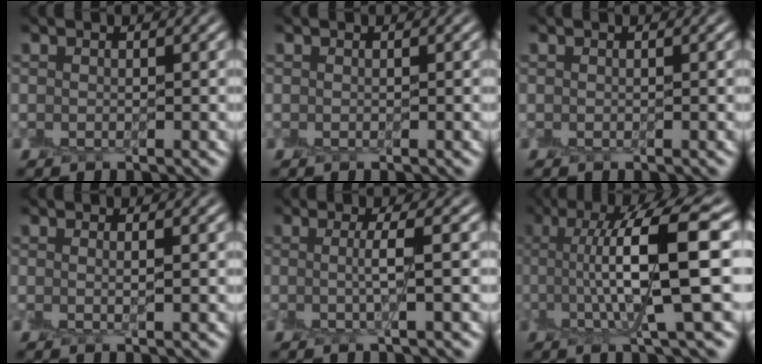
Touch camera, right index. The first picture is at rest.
{"total": 0.0}
{"total": 0.0}
{"total": 1.1, "force": [0.1, 0.0, 1.1], "torque": [-0.021, -0.003, -0.001]}
{"total": 2.5, "force": [0.0, 0.3, 2.5], "torque": [-0.046, -0.002, -0.006]}
{"total": 9.8, "force": [1.3, 1.9, 9.5], "torque": [-0.141, 0.011, 0.024]}